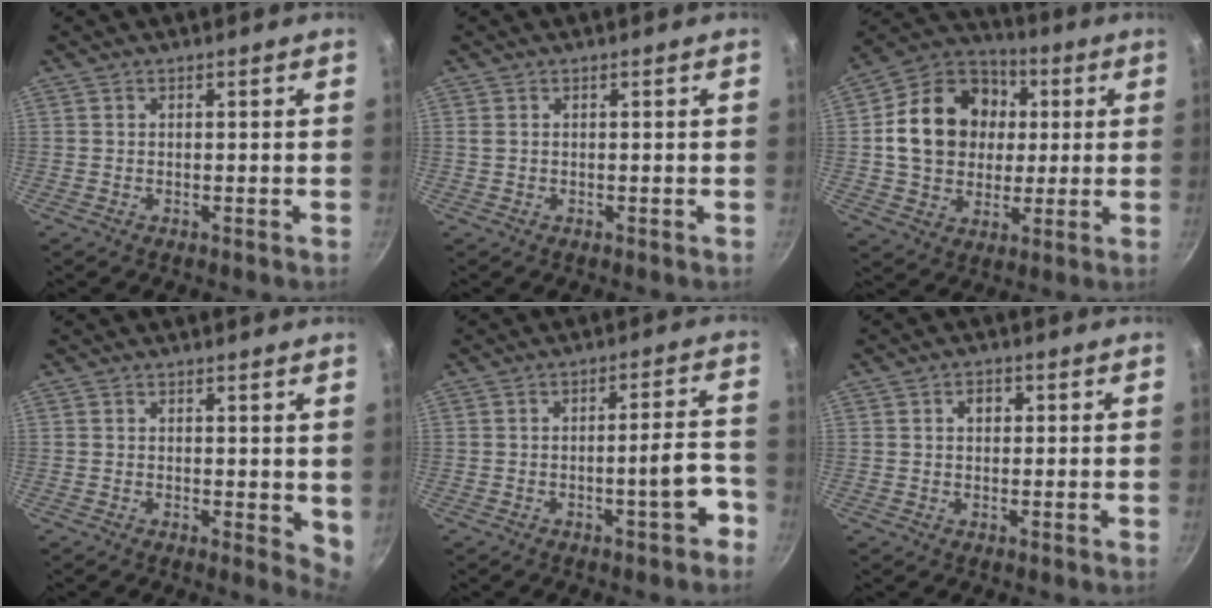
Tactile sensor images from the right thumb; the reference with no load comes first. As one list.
[{"total": 0.5, "force": [0.2, 0.3, 0.4], "torque": [-0.010, 0.002, 0.005]}, {"total": 18.8, "force": [2.6, 15.3, 10.7], "torque": [-0.158, 0.024, 0.040]}, {"total": 4.2, "force": [1.1, 2.1, 3.4], "torque": [-0.033, -0.005, 0.015]}, {"total": 7.1, "force": [-3.5, 1.6, 6.0], "torque": [-0.068, 0.040, -0.041]}, {"total": 2.5, "force": [0.6, 1.8, 1.5], "torque": [-0.009, 0.005, 0.009]}]